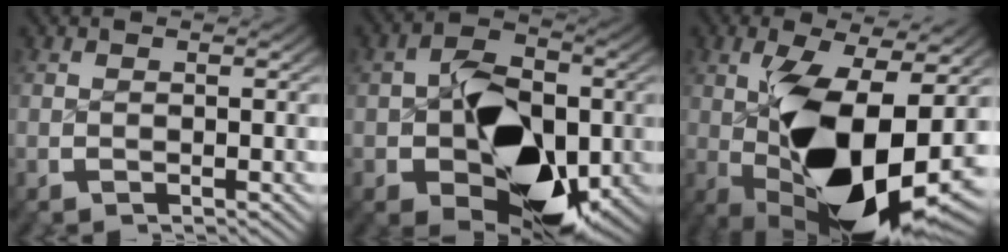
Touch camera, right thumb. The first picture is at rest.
{"total": 15.6, "force": [-2.5, 10.1, 11.6], "torque": [-0.196, -0.057, -0.019]}
{"total": 18.3, "force": [-2.0, 9.3, 15.7], "torque": [-0.271, -0.040, -0.006]}